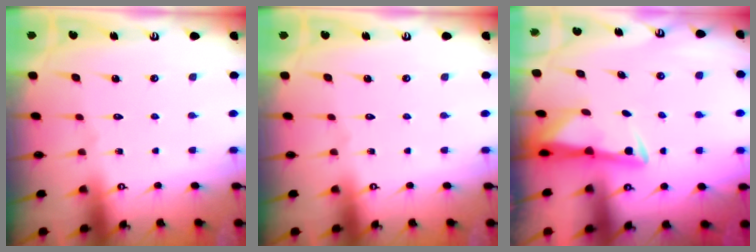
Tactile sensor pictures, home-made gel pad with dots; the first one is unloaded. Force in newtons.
{"total": 0.0}
{"total": 2.8, "press": 2.7, "slide": 0.6}